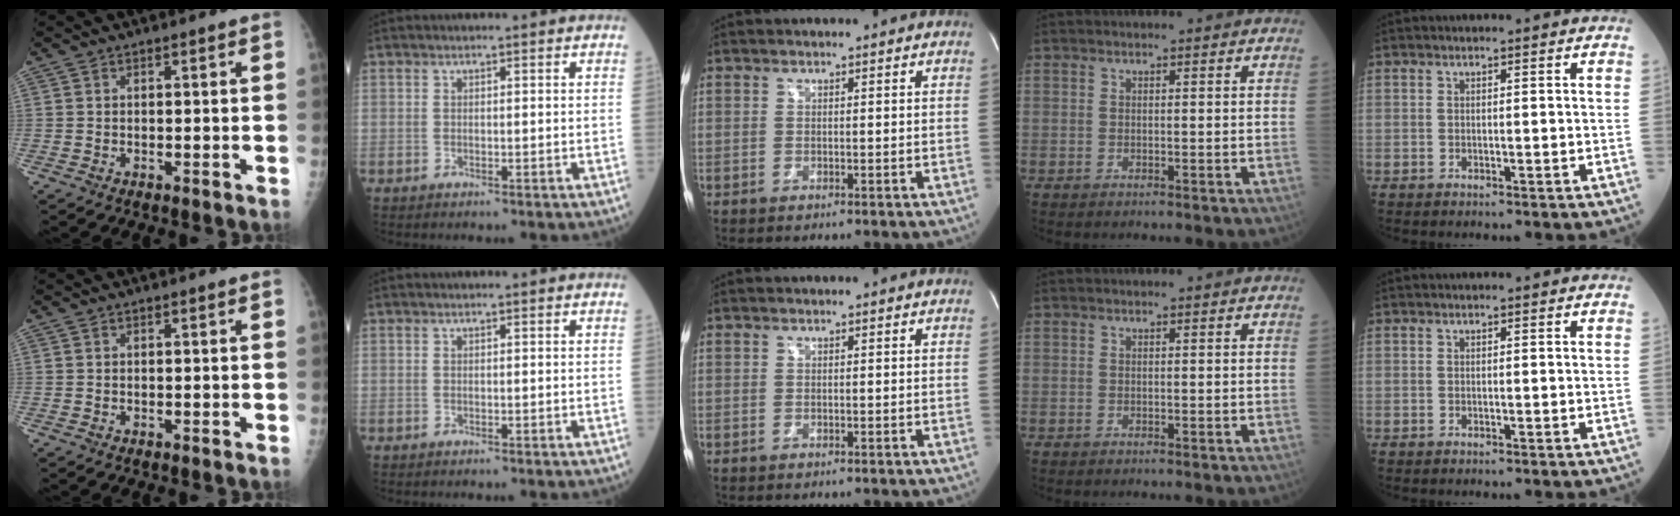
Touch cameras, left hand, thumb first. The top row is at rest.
{}